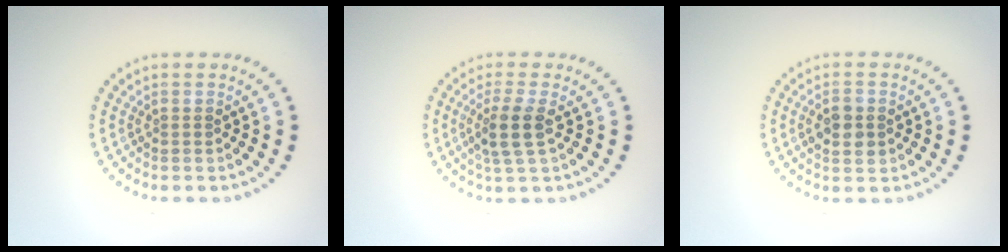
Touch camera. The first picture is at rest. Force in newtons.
{"total": 2.7, "press": 2.3, "slide": 1.4}
{"total": 2.7, "press": 2.7, "slide": 0.1}